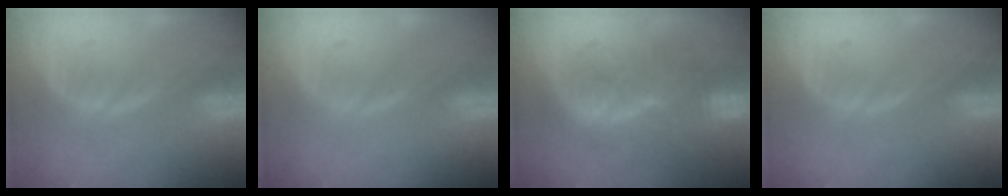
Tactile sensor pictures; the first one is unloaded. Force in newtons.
{"total": 0.0}
{"total": 10.4, "press": 9.6, "slide": 3.8}
{"total": 0.0}